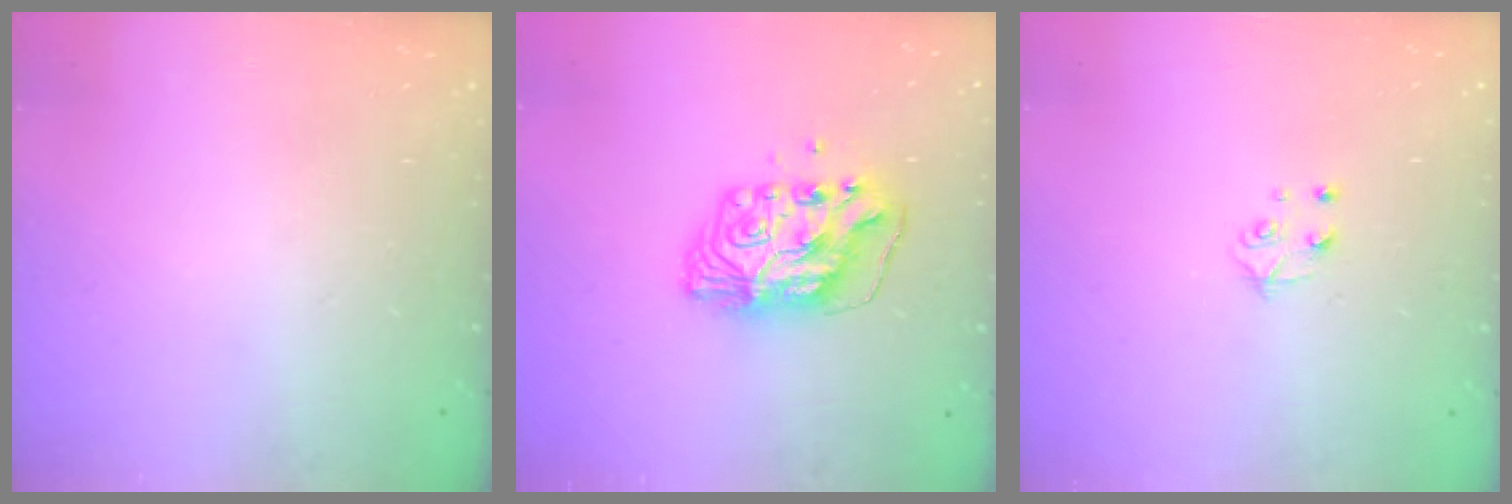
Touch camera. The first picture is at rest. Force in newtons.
{"total": 11.3, "press": 11.3, "slide": 1.1}
{"total": 4.3, "press": 4.3, "slide": 0.5}